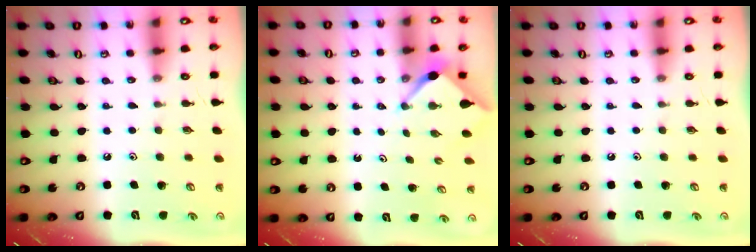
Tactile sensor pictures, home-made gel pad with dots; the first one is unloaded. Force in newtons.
{"total": 2.5, "press": 2.5, "slide": 0.3}
{"total": 0.0}